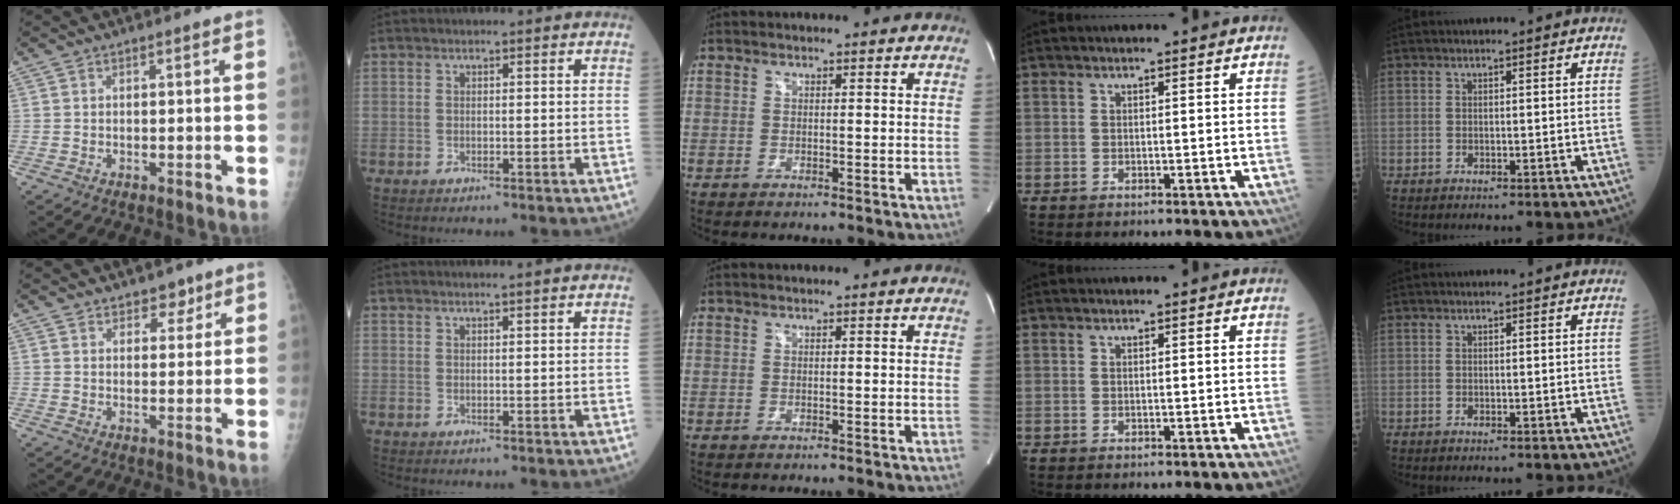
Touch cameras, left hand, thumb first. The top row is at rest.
{"thumb": {"total": 3.6, "force": [2.6, 2.2, 1.2], "torque": [0.014, -0.015, 0.038]}, "index": {"total": 2.5, "force": [2.3, -0.4, 0.8], "torque": [-0.011, 0.007, 0.033]}}